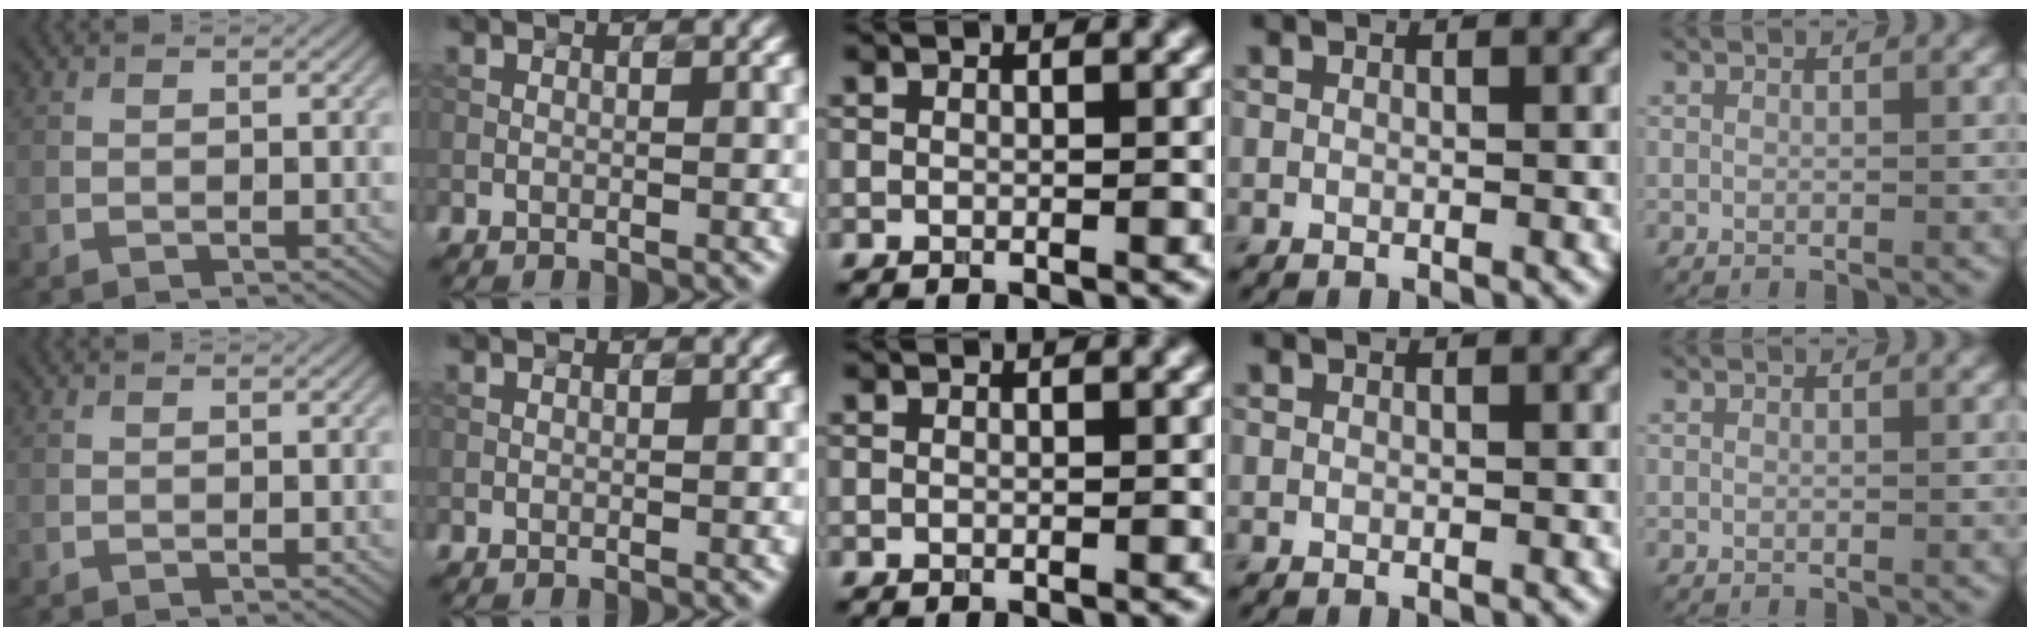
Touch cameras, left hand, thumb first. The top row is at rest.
{}